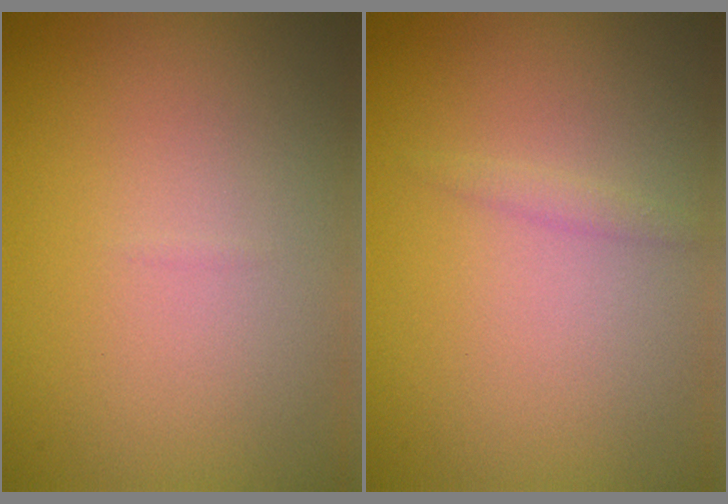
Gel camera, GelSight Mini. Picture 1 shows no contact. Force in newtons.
{"total": 0.7, "press": 0.7, "slide": 0.1}